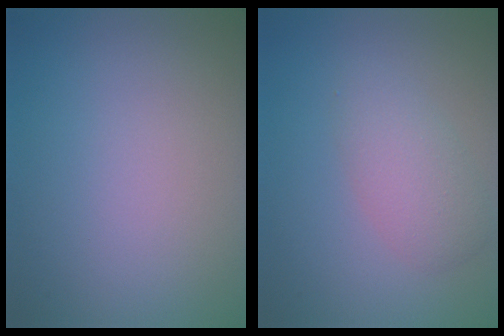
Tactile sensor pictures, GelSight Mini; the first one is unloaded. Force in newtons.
{"total": 2.9, "press": 2.9, "slide": 0.1}